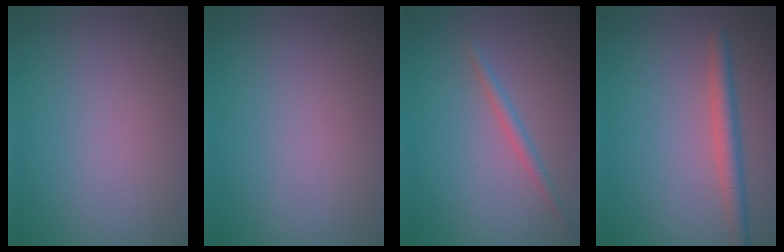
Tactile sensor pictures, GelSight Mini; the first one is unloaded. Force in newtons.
{"total": 0.0}
{"total": 1.4, "press": 1.4, "slide": 0.1}
{"total": 2.7, "press": 2.7, "slide": 0.2}